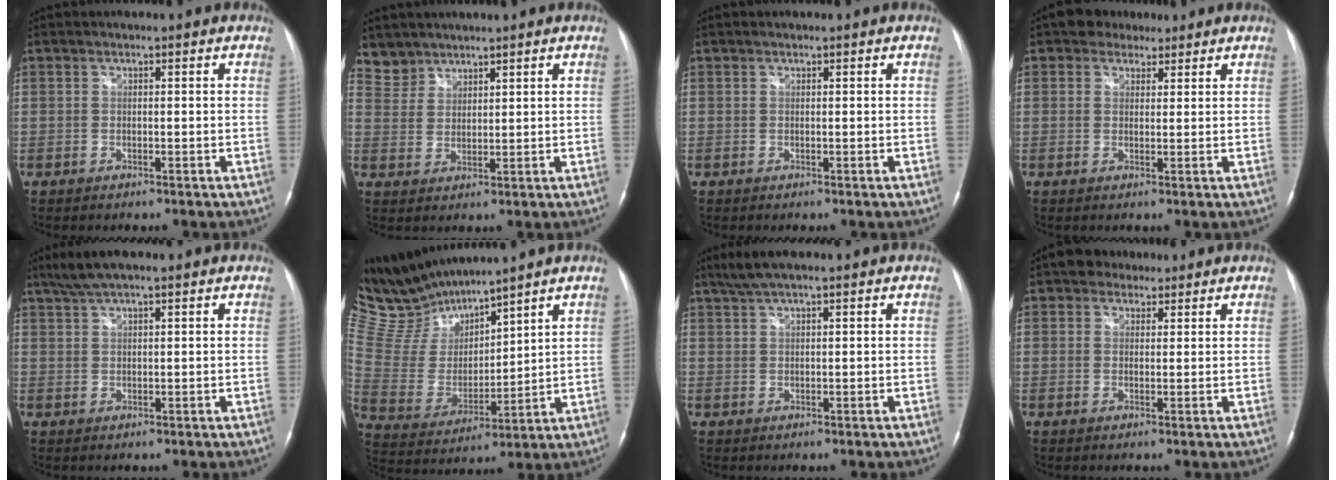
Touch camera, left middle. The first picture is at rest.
{"total": 4.0, "force": [3.5, 1.9, -0.6], "torque": [0.020, 0.006, 0.071]}
{"total": 0.0}
{"total": 4.0, "force": [2.9, 2.6, 0.8], "torque": [-0.014, 0.012, 0.043]}
{"total": 4.8, "force": [3.6, 0.6, 3.1], "torque": [-0.069, 0.017, 0.067]}
{"total": 12.9, "force": [12.5, 1.3, 2.8], "torque": [-0.084, 0.004, 0.268]}
{"total": 4.4, "force": [3.3, 0.6, 2.8], "torque": [-0.061, 0.016, 0.062]}
{"total": 4.1, "force": [2.8, 2.6, 1.5], "torque": [-0.028, 0.017, 0.044]}